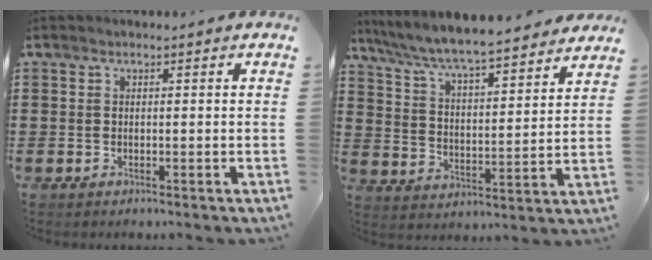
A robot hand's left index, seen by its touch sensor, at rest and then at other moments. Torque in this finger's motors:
{"motor_torque": [1.39, 0.75, 1.05, 0.21]}